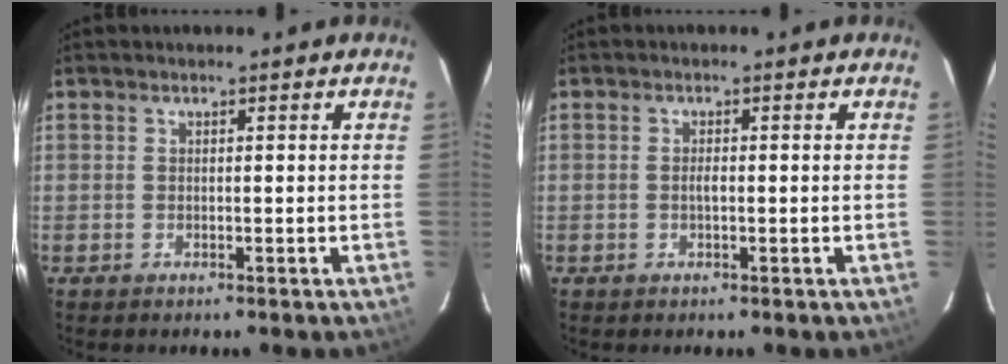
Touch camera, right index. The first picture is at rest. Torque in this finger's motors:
{"motor_torque": [0.15, 0.05, 0.12, 0.04]}